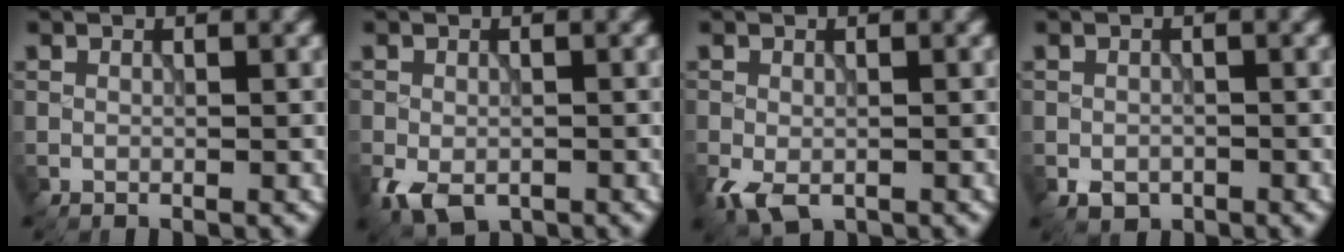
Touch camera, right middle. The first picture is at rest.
{"total": 3.8, "force": [-2.0, 2.3, 2.2], "torque": [-0.045, -0.017, -0.034]}
{"total": 2.9, "force": [-1.6, 1.7, 1.8], "torque": [-0.040, -0.015, -0.026]}
{"total": 1.9, "force": [-1.1, 1.3, 0.9], "torque": [-0.017, -0.009, -0.020]}